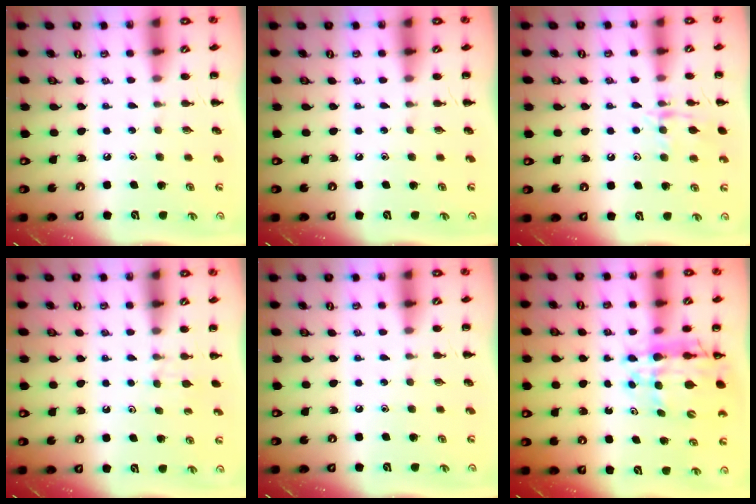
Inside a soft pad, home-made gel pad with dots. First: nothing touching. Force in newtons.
{"total": 0.0}
{"total": 11.4, "press": 11.3, "slide": 0.9}
{"total": 3.6, "press": 3.4, "slide": 1.2}
{"total": 0.0}
{"total": 11.2, "press": 10.7, "slide": 3.3}